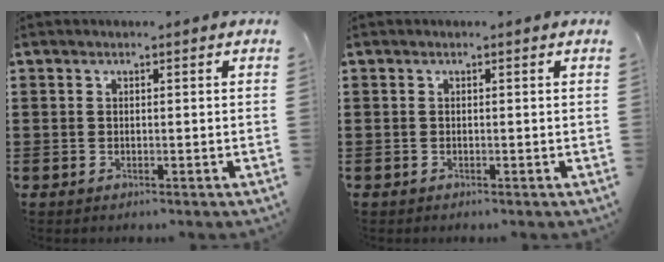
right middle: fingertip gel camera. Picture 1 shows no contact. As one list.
[{"total": 0.0}]